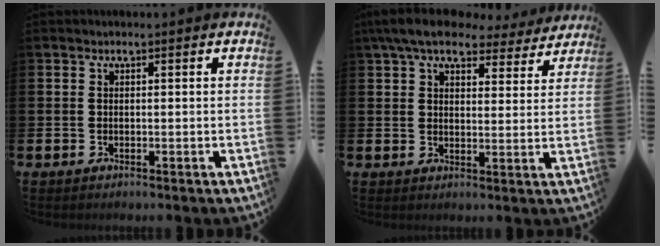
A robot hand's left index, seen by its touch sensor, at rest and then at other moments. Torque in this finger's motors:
{"motor_torque": [1.54, -0.59, 0.24, 0.21]}